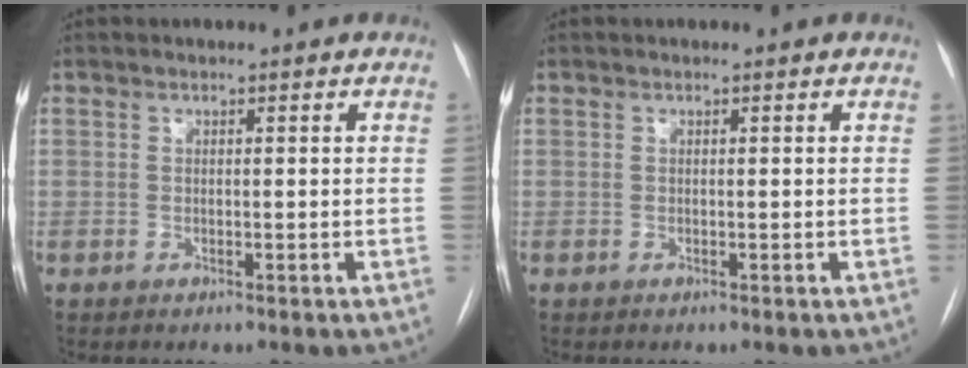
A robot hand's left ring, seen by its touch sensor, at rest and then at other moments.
{"total": 0.0}